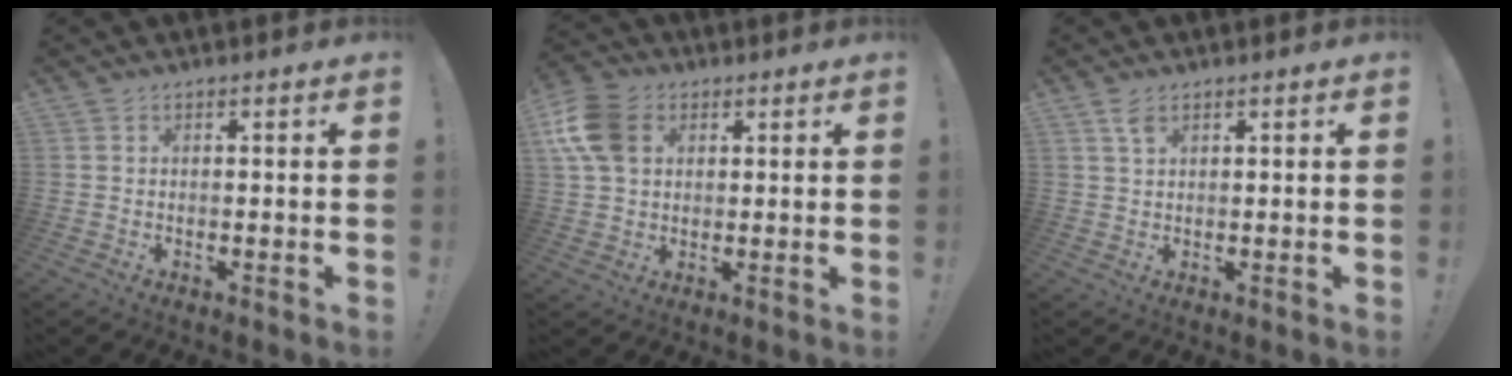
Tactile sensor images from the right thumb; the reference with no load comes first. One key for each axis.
{"total": 12.6, "fx": 3.8, "fy": 9.2, "fz": 7.7, "tx": -0.148, "ty": 0.003, "tz": 0.077}
{"total": 3.2, "fx": 1.8, "fy": 1.3, "fz": 2.3, "tx": -0.036, "ty": -0.006, "tz": 0.031}